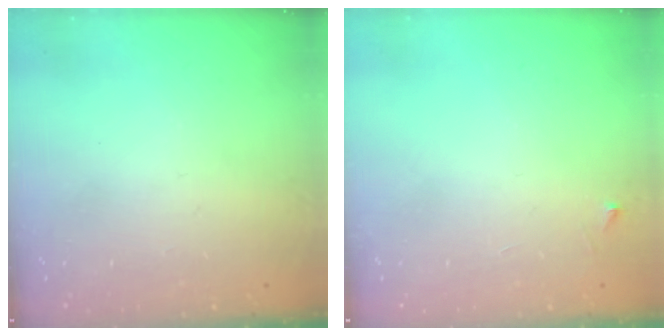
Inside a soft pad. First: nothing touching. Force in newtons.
{"total": 2.5, "press": 2.5, "slide": 0.3}